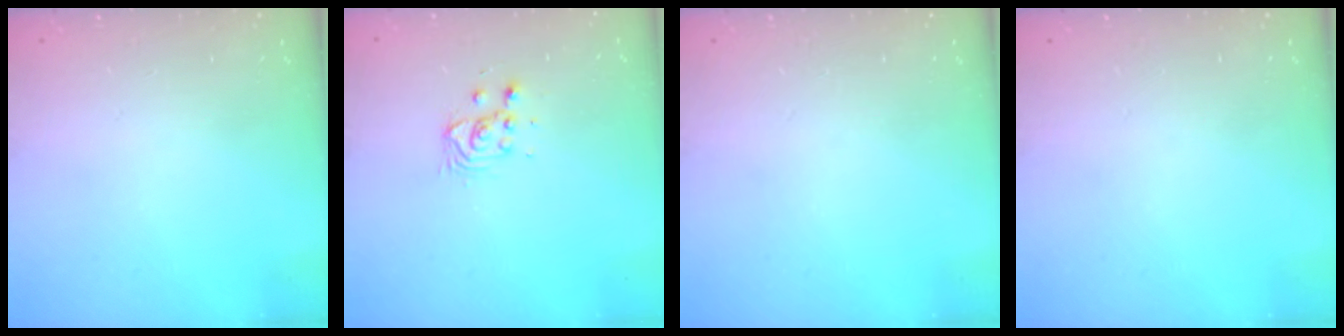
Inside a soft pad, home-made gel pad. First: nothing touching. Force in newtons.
{"total": 3.4, "press": 3.4, "slide": 0.4}
{"total": 0.0}
{"total": 0.0}